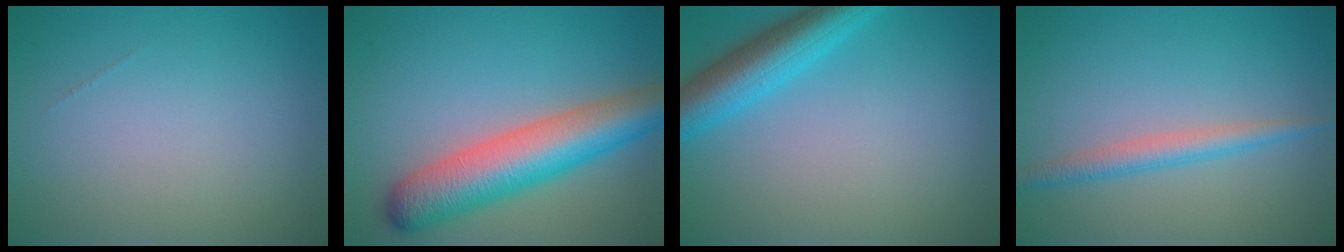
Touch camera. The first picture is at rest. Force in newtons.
{"total": 8.1, "press": 8.1, "slide": 0.3}
{"total": 5.3, "press": 5.3, "slide": 0.3}
{"total": 2.3, "press": 2.3, "slide": 0.1}